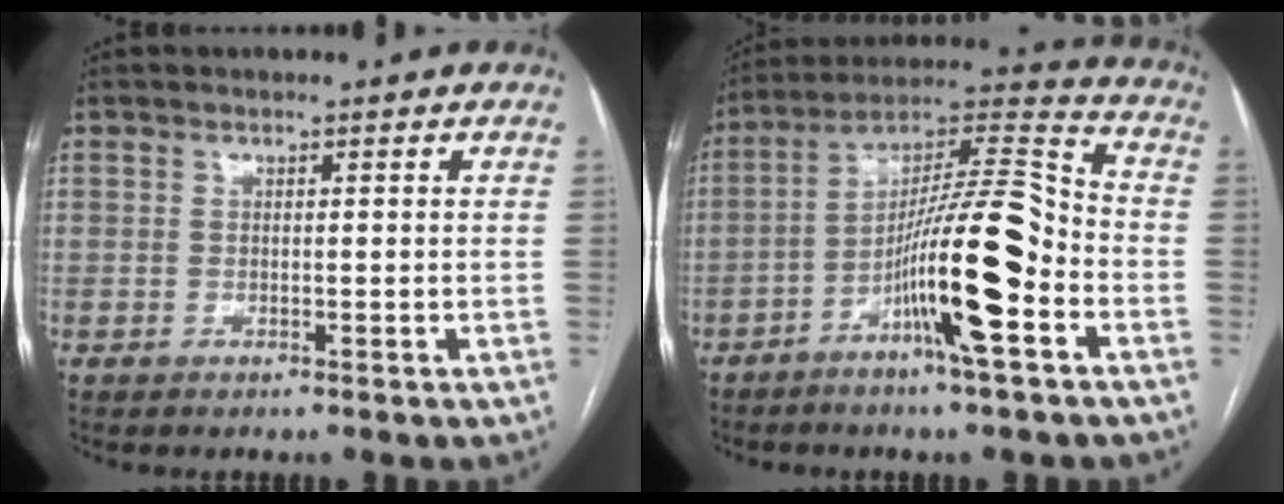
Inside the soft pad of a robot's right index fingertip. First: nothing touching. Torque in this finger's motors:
{"motor_torque": [2.00, 0.14, 1.05, 0.14]}